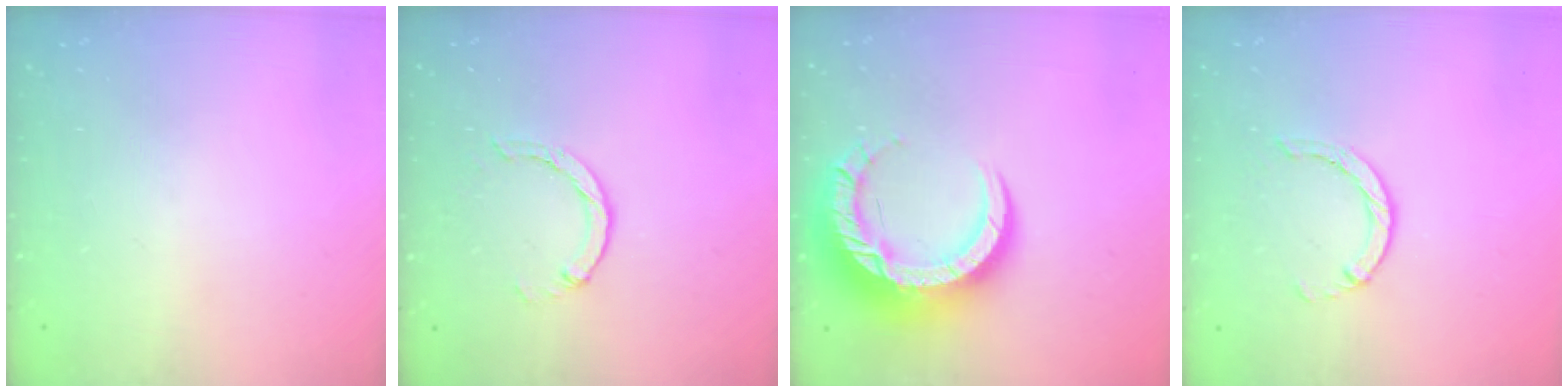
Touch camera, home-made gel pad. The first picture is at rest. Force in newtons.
{"total": 2.9, "press": 2.9, "slide": 0.4}
{"total": 15.7, "press": 15.6, "slide": 1.4}
{"total": 1.4, "press": 1.4, "slide": 0.3}